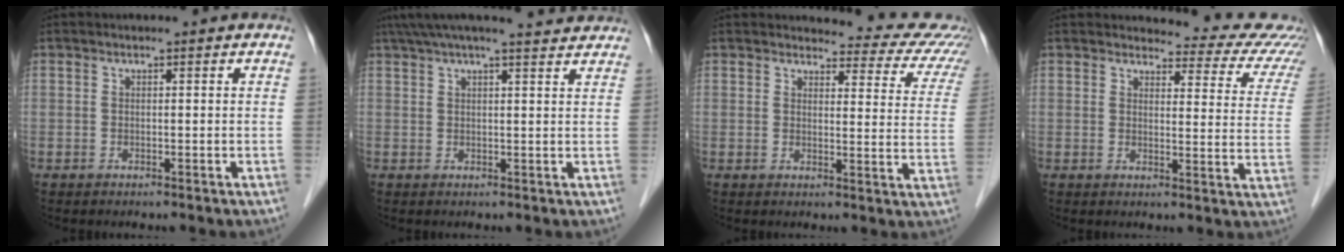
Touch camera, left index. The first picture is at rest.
{"total": 12.4, "force": [11.1, 1.0, 5.5], "torque": [-0.088, 0.037, 0.144]}
{"total": 14.0, "force": [13.4, 3.3, 2.6], "torque": [0.011, -0.061, 0.110]}
{"total": 14.8, "force": [14.3, 3.0, 2.1], "torque": [0.016, -0.077, 0.120]}